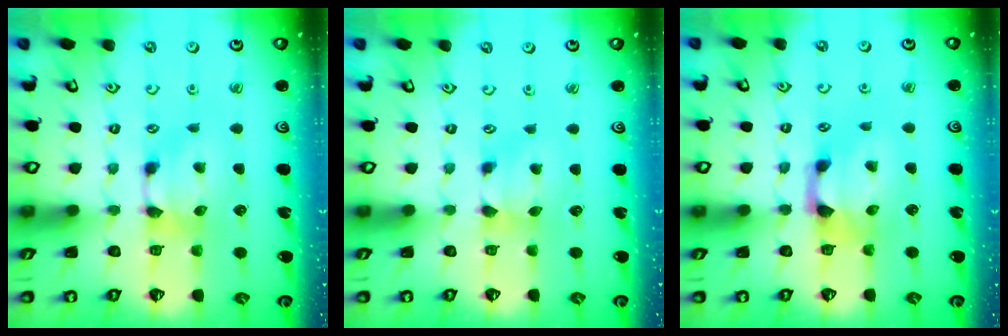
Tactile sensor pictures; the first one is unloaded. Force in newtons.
{"total": 1.1, "press": 0.7, "slide": 0.8}
{"total": 2.3, "press": 1.8, "slide": 1.4}